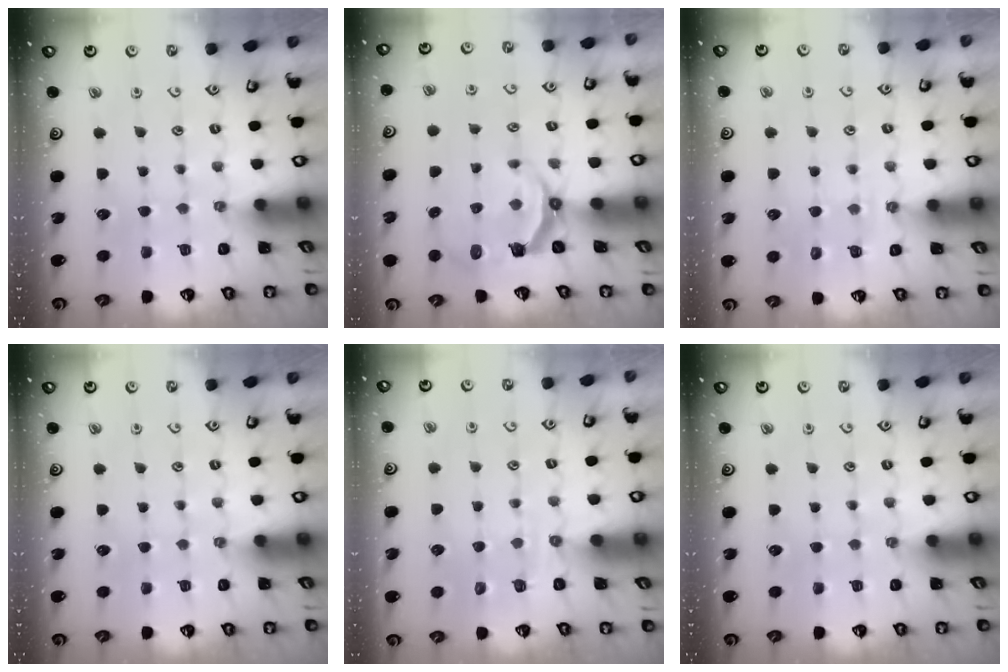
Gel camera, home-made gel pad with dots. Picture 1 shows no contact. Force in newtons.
{"total": 4.9, "press": 3.2, "slide": 3.7}
{"total": 4.2, "press": 4.1, "slide": 0.9}
{"total": 0.0}
{"total": 2.1, "press": 1.0, "slide": 1.9}
{"total": 0.0}